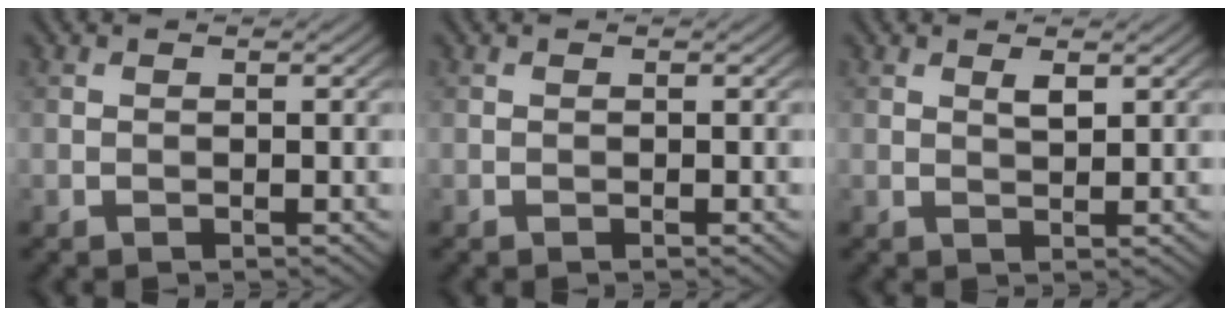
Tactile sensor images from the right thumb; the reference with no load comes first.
{"total": 0.0}
{"total": 1.7, "force": [0.9, 0.6, 1.3], "torque": [-0.030, -0.003, 0.019]}